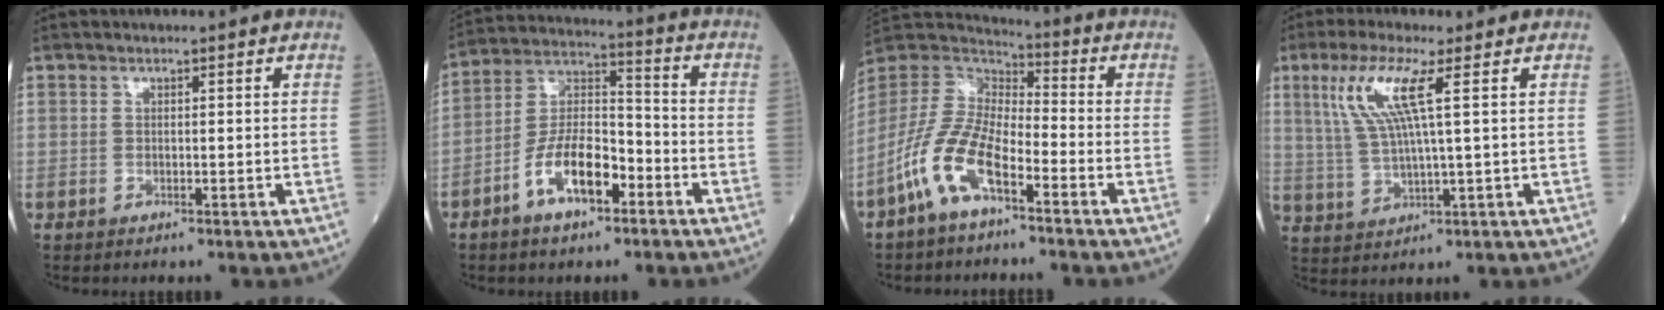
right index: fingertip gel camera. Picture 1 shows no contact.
{"total": 11.0, "force": [-5.5, 4.2, 8.5], "torque": [-0.173, 0.013, -0.102]}
{"total": 11.3, "force": [-6.2, 3.7, 8.7], "torque": [-0.199, 0.002, -0.126]}
{"total": 8.4, "force": [3.2, 0.2, 7.8], "torque": [-0.175, 0.008, 0.065]}